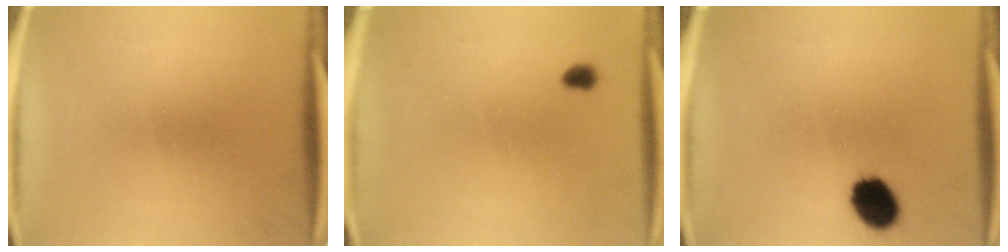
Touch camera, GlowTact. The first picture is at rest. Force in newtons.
{"total": 1.3}
{"total": 8.4}